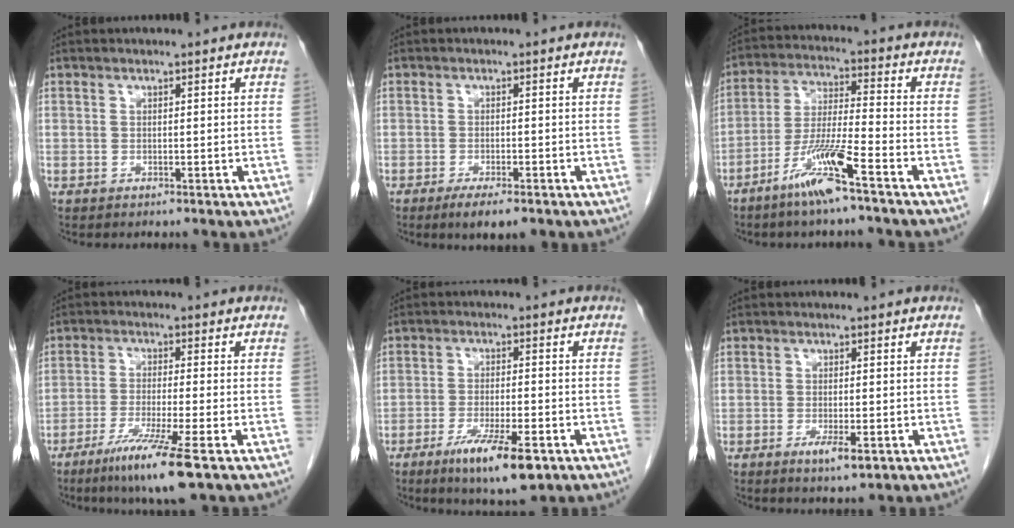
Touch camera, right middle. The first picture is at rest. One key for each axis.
{"total": 4.4, "fx": -2.9, "fy": 1.0, "fz": 3.2, "tx": -0.053, "ty": -0.008, "tz": -0.041}
{"total": 9.7, "fx": -6.0, "fy": -0.2, "fz": 7.6, "tx": -0.155, "ty": -0.015, "tz": -0.118}
{"total": 8.8, "fx": -5.1, "fy": -0.6, "fz": 7.2, "tx": -0.134, "ty": -0.028, "tz": -0.090}
{"total": 9.1, "fx": -5.0, "fy": 1.4, "fz": 7.4, "tx": -0.129, "ty": -0.019, "tz": -0.078}
{"total": 3.3, "fx": -1.4, "fy": 0.7, "fz": 2.8, "tx": -0.049, "ty": -0.005, "tz": -0.019}